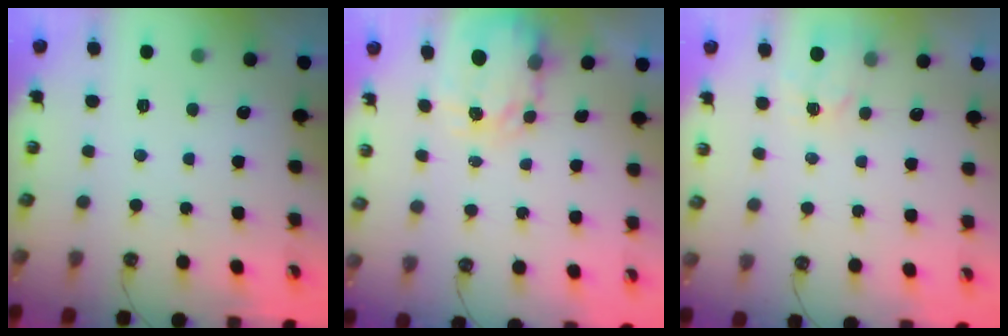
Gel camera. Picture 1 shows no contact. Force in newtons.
{"total": 3.9, "press": 3.9, "slide": 0.3}
{"total": 4.0, "press": 4.0, "slide": 0.5}